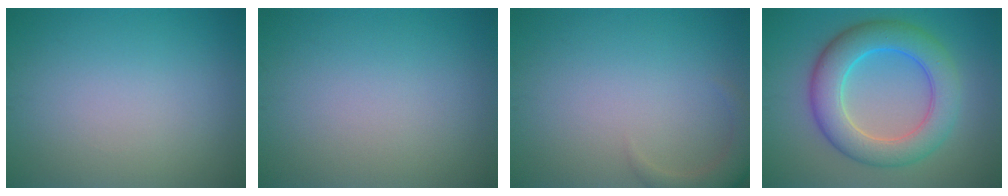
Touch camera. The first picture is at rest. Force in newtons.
{"total": 0.0}
{"total": 2.6, "press": 2.6, "slide": 0.3}
{"total": 7.6, "press": 7.6, "slide": 0.2}